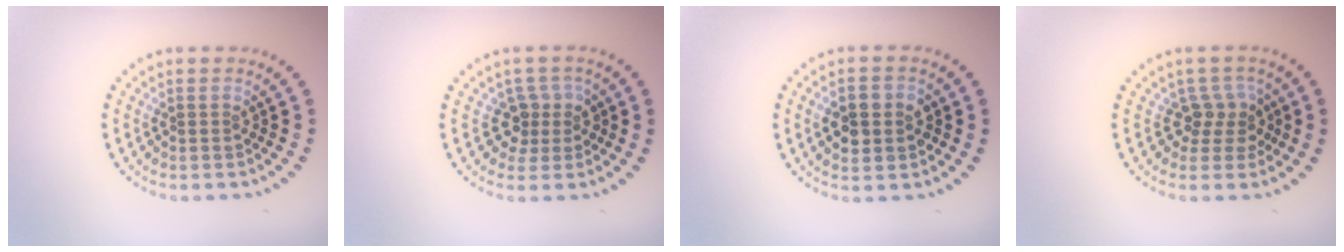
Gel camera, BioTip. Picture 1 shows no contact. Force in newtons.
{"total": 2.4, "press": 1.9, "slide": 1.6}
{"total": 3.7, "press": 3.7, "slide": 0.2}
{"total": 2.6, "press": 2.0, "slide": 1.8}